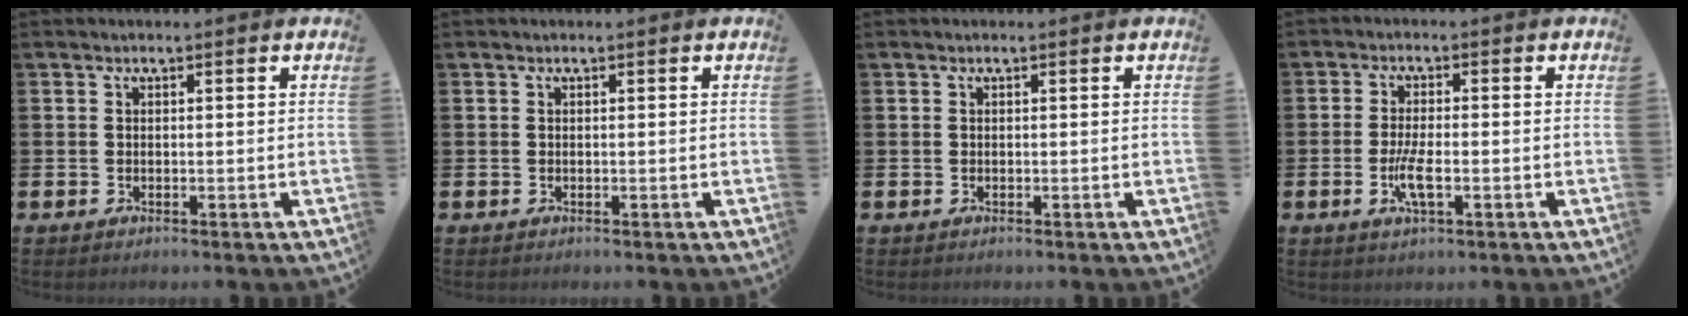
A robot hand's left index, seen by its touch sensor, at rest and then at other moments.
{"total": 0.0}
{"total": 0.0}
{"total": 3.9, "force": [-1.1, 1.1, 3.6], "torque": [-0.066, -0.002, -0.021]}